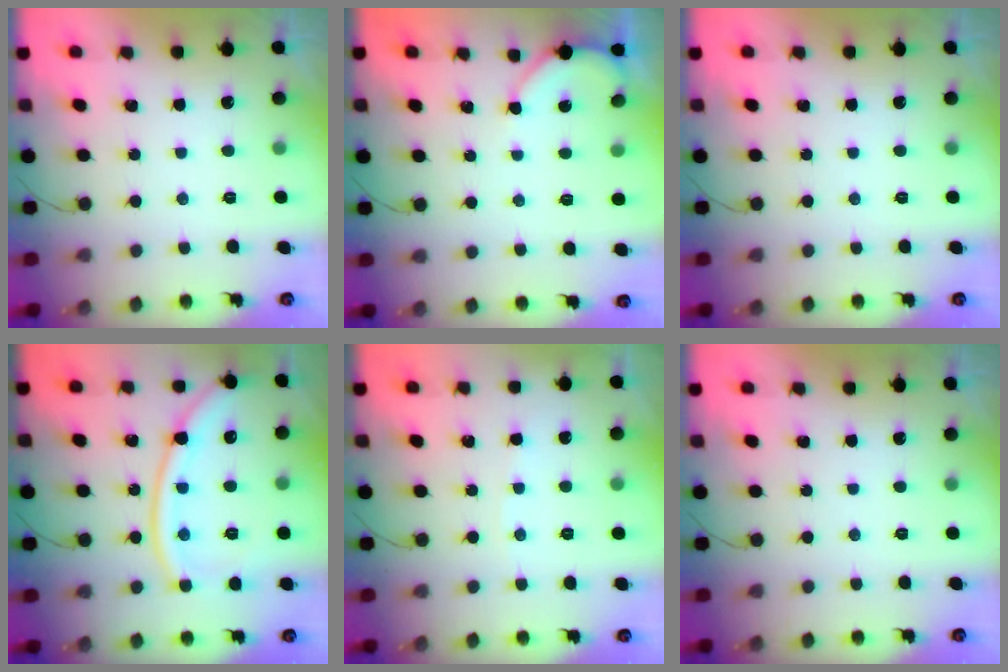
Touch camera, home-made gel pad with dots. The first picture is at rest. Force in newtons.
{"total": 3.5, "press": 3.5, "slide": 0.4}
{"total": 0.0}
{"total": 14.4, "press": 14.3, "slide": 1.8}
{"total": 1.0, "press": 0.9, "slide": 0.2}
{"total": 0.0}